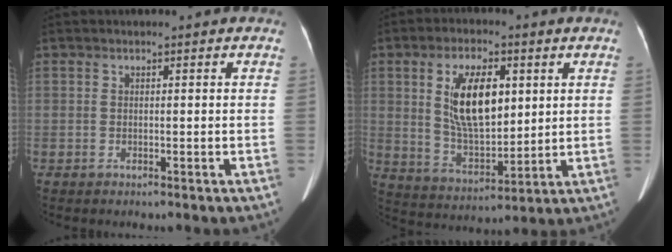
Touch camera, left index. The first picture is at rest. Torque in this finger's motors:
{"motor_torque": [1.64, -0.50, 0.98, 0.16]}